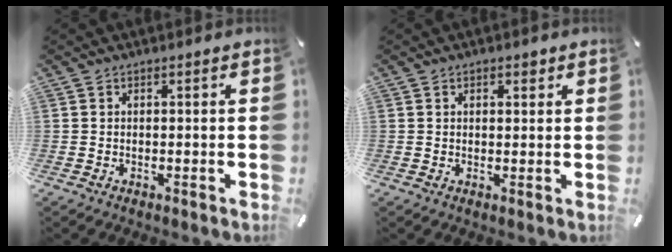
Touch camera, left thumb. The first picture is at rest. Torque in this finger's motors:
{"motor_torque": [0.07, -0.40, -0.05, 0.16, -0.01]}